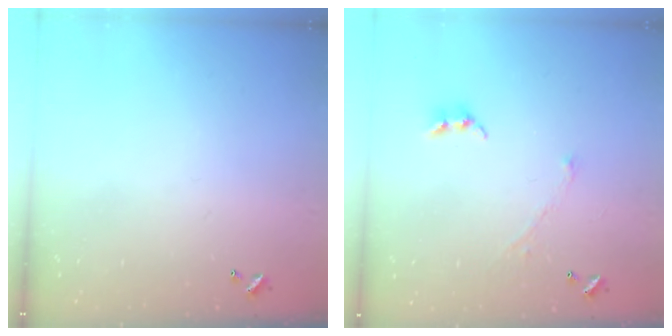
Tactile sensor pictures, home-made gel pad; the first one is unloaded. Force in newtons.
{"total": 2.9, "press": 2.9, "slide": 0.4}